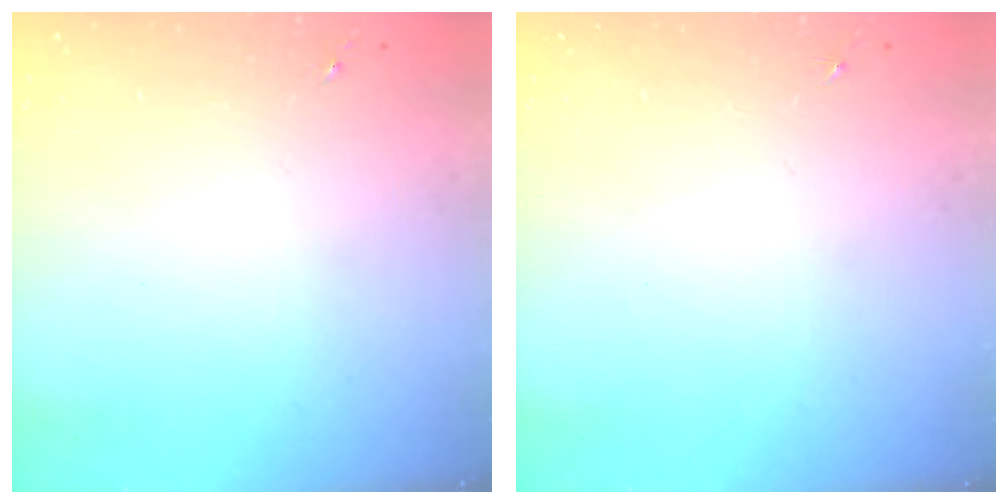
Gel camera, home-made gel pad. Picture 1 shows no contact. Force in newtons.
{"total": 0.0}